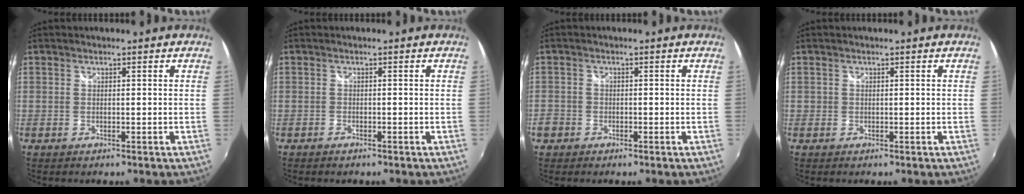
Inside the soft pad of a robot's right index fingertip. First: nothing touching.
{"total": 1.2, "force": [-0.9, 0.6, 0.3], "torque": [-0.009, -0.002, -0.016]}
{"total": 3.3, "force": [-1.8, 2.7, 0.7], "torque": [-0.022, 0.001, -0.033]}
{"total": 0.6, "force": [-0.1, 0.6, 0.1], "torque": [-0.001, -0.002, -0.003]}